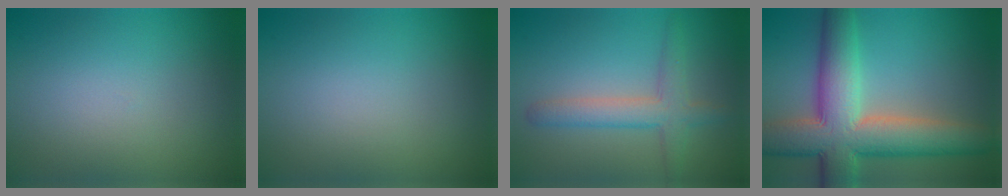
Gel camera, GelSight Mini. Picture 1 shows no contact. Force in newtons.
{"total": 0.0}
{"total": 3.5, "press": 3.5, "slide": 0.2}
{"total": 11.1, "press": 11.0, "slide": 0.5}